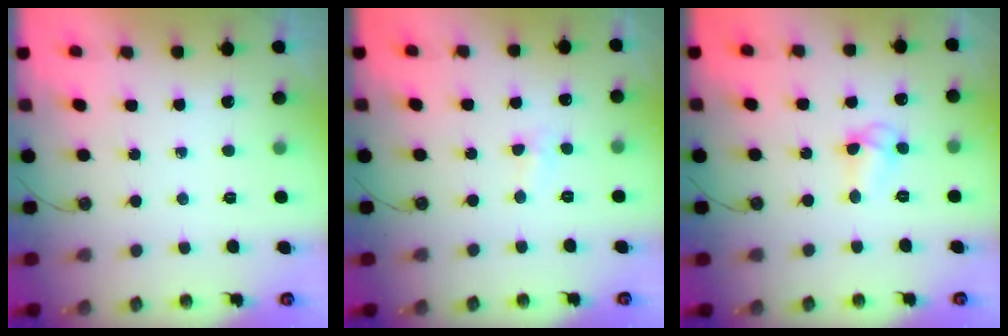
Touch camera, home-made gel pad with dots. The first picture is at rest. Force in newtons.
{"total": 2.4, "press": 2.3, "slide": 0.4}
{"total": 6.7, "press": 6.7, "slide": 0.6}